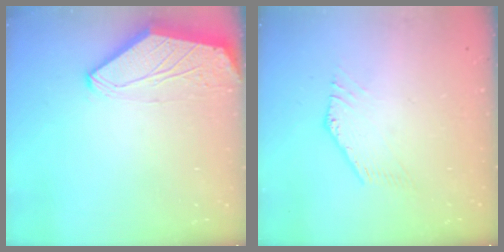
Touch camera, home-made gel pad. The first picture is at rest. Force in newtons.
{"total": 0.6, "press": 0.5, "slide": 0.3}